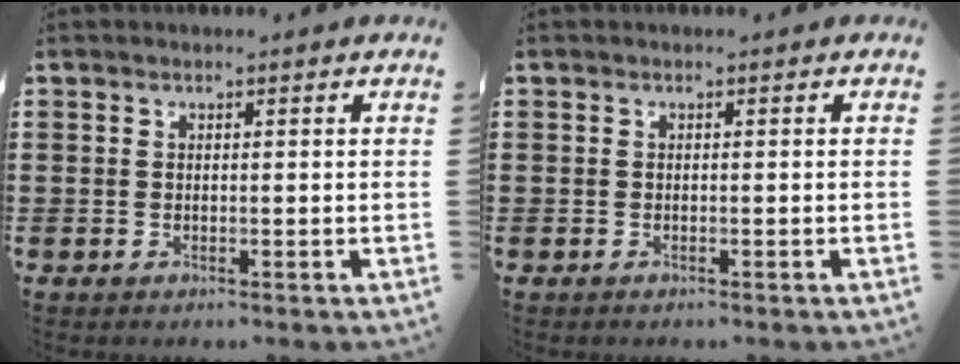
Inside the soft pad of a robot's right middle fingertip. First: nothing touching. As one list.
[{"total": 0.0}]